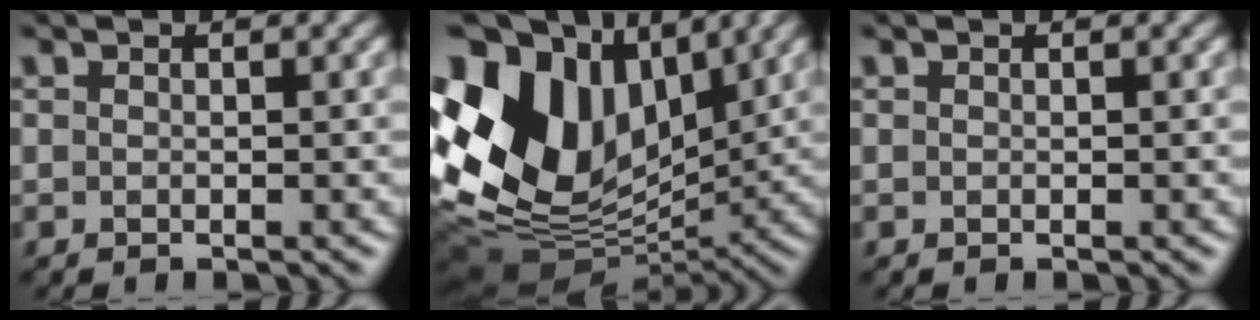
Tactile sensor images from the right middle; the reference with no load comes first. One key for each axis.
{"total": 15.7, "fx": 3.1, "fy": 11.2, "fz": 10.5, "tx": -0.244, "ty": 0.021, "tz": 0.057}
{"total": 0.0}